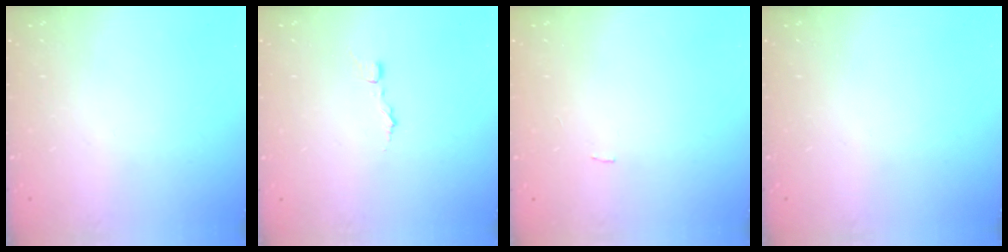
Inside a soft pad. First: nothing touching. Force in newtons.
{"total": 2.9, "press": 2.9, "slide": 0.3}
{"total": 0.6, "press": 0.5, "slide": 0.2}
{"total": 0.0}